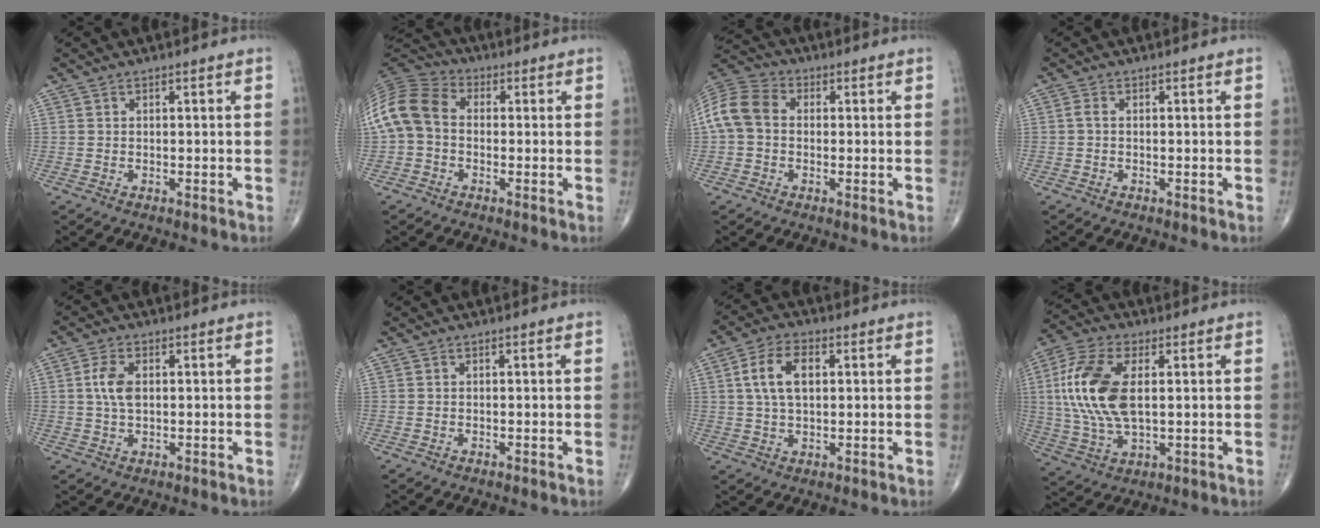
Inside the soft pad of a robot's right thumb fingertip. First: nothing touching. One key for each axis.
{"total": 11.5, "fx": -0.5, "fy": 8.6, "fz": 7.6, "tx": -0.154, "ty": 0.031, "tz": -0.024}
{"total": 9.7, "fx": 0.1, "fy": 7.4, "fz": 6.3, "tx": -0.127, "ty": 0.031, "tz": -0.009}
{"total": 0.9, "fx": -0.1, "fy": 0.4, "fz": 0.8, "tx": -0.017, "ty": 0.000, "tz": -0.007}
{"total": 5.0, "fx": 0.8, "fy": 2.8, "fz": 4.1, "tx": -0.089, "ty": 0.002, "tz": 0.012}
{"total": 0.0}
{"total": 8.3, "fx": 1.8, "fy": 4.7, "fz": 6.6, "tx": -0.119, "ty": 0.008, "tz": 0.033}
{"total": 15.6, "fx": 2.2, "fy": 7.8, "fz": 13.4, "tx": -0.296, "ty": 0.002, "tz": 0.043}